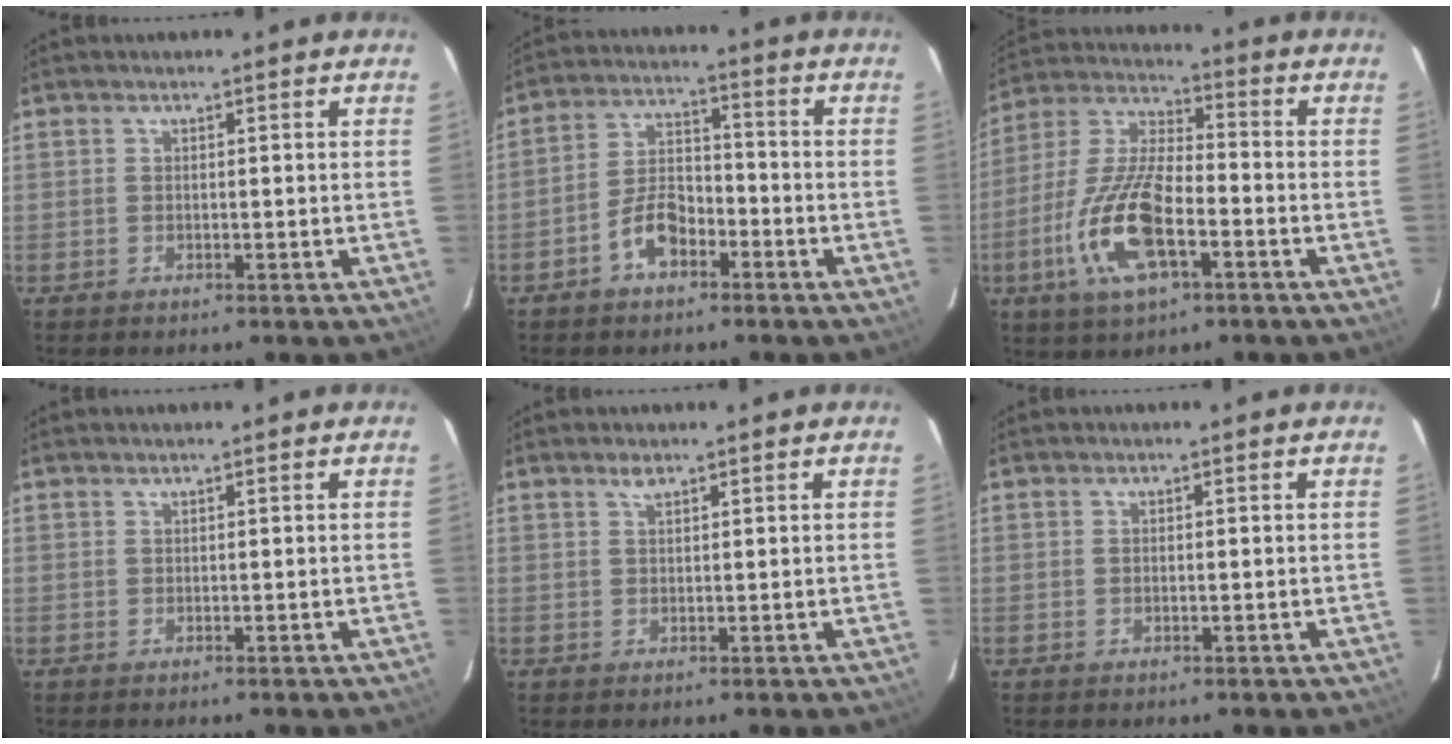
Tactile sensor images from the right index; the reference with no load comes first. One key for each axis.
{"total": 7.6, "fx": -4.3, "fy": 4.1, "fz": 4.7, "tx": -0.094, "ty": 0.019, "tz": -0.074}
{"total": 16.7, "fx": -6.2, "fy": 6.2, "fz": 14.2, "tx": -0.306, "ty": -0.011, "tz": -0.120}
{"total": 0.0}
{"total": 1.3, "fx": 1.0, "fy": 0.5, "fz": 0.7, "tx": -0.013, "ty": 0.003, "tz": 0.018}
{"total": 0.5, "fx": 0.0, "fy": 0.2, "fz": 0.5, "tx": -0.009, "ty": 0.002, "tz": 0.000}